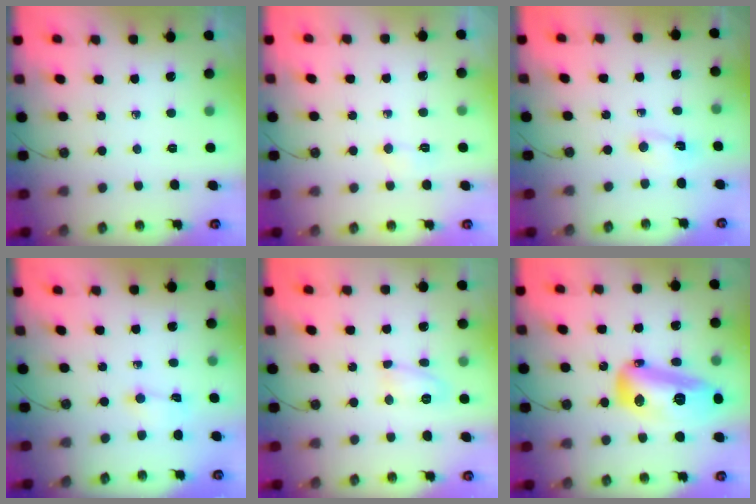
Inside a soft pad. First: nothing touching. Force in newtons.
{"total": 2.7, "press": 2.6, "slide": 0.5}
{"total": 1.0, "press": 1.0, "slide": 0.4}
{"total": 1.2, "press": 1.0, "slide": 0.6}
{"total": 7.0, "press": 6.9, "slide": 0.7}
{"total": 17.6, "press": 17.5, "slide": 1.5}